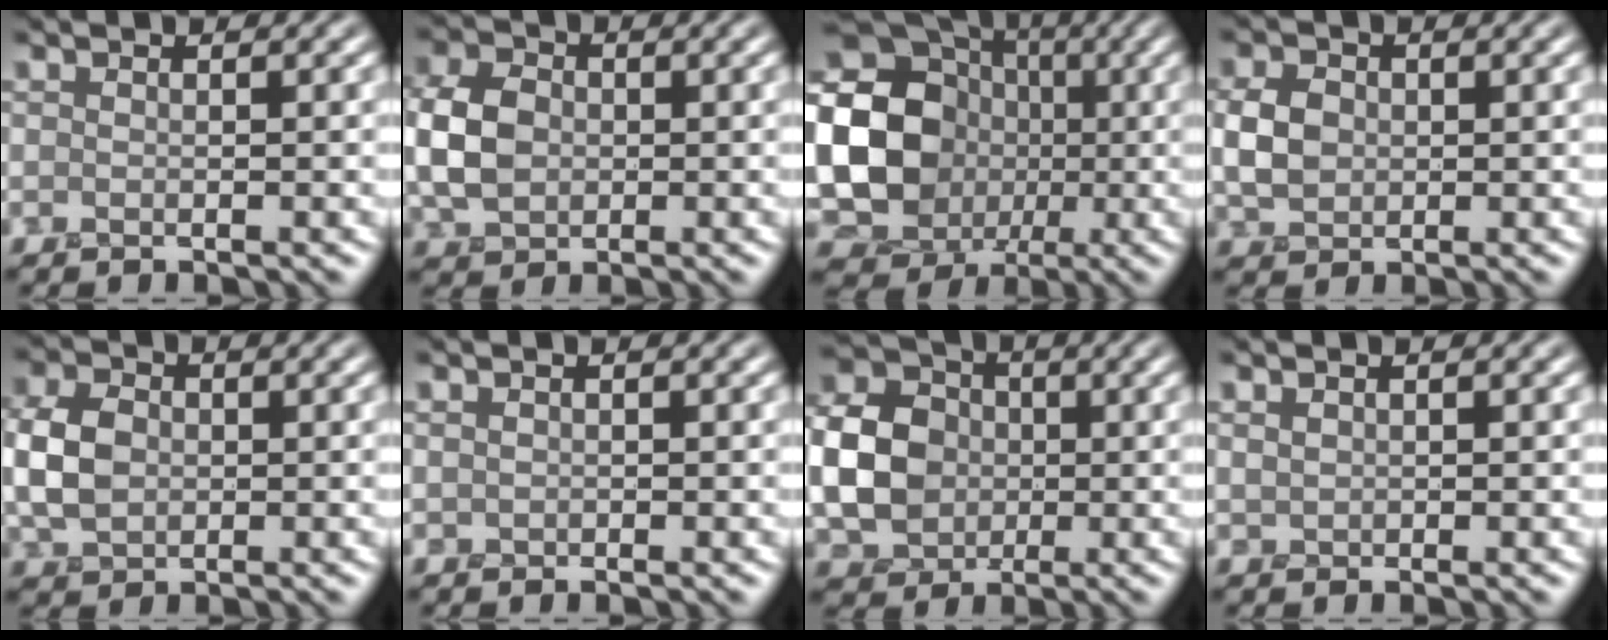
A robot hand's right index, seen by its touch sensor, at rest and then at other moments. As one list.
[{"total": 5.4, "force": [-0.1, 4.1, 3.5], "torque": [-0.087, 0.007, -0.010]}, {"total": 19.4, "force": [0.0, 17.5, 8.4], "torque": [-0.216, 0.008, -0.039]}, {"total": 3.3, "force": [0.1, 2.6, 2.0], "torque": [-0.050, 0.003, -0.002]}, {"total": 4.8, "force": [0.0, 3.6, 3.2], "torque": [-0.078, 0.006, -0.006]}, {"total": 0.5, "force": [0.1, 0.4, 0.3], "torque": [-0.006, 0.003, 0.000]}, {"total": 7.0, "force": [-0.2, 5.7, 4.0], "torque": [-0.095, 0.013, -0.012]}, {"total": 0.7, "force": [0.4, 0.5, 0.3], "torque": [-0.007, 0.003, 0.008]}]